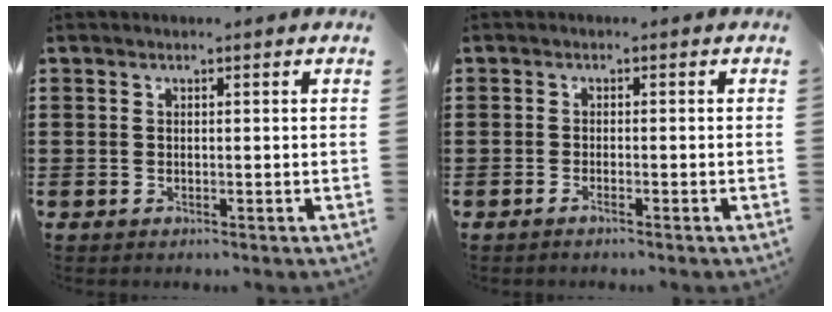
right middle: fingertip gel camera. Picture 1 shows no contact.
{"total": 1.0, "force": [-0.7, 0.0, 0.7], "torque": [-0.012, -0.003, -0.013]}